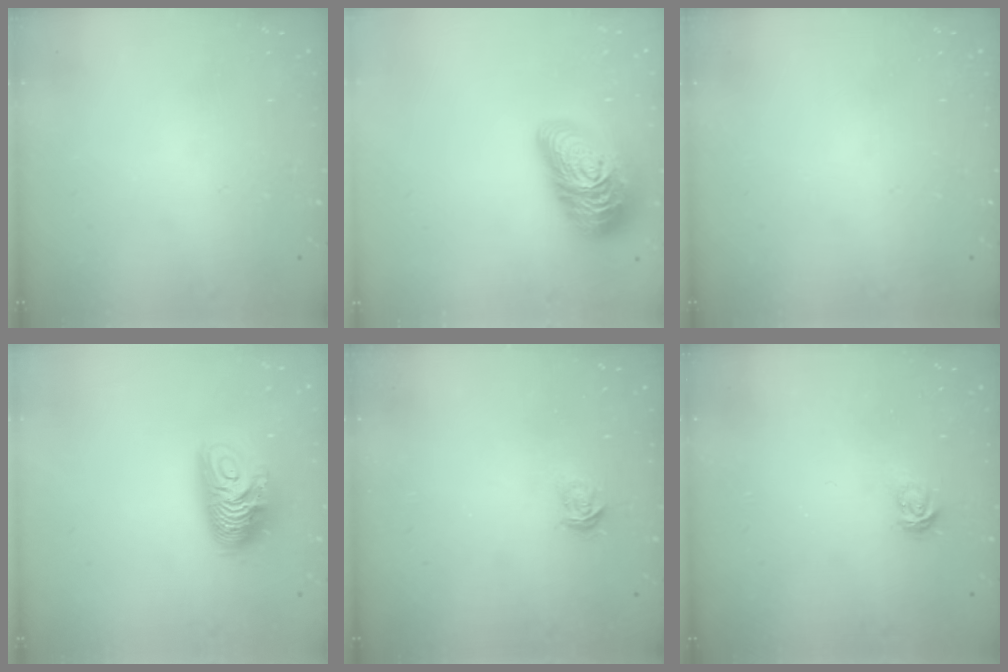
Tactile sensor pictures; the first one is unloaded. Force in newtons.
{"total": 21.0, "press": 21.0, "slide": 1.1}
{"total": 0.0}
{"total": 10.2, "press": 10.2, "slide": 0.7}
{"total": 3.0, "press": 3.0, "slide": 0.3}
{"total": 3.6, "press": 3.6, "slide": 0.3}